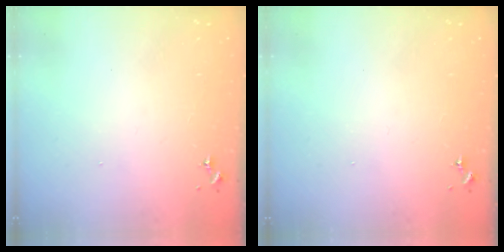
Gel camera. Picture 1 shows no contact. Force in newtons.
{"total": 0.0}